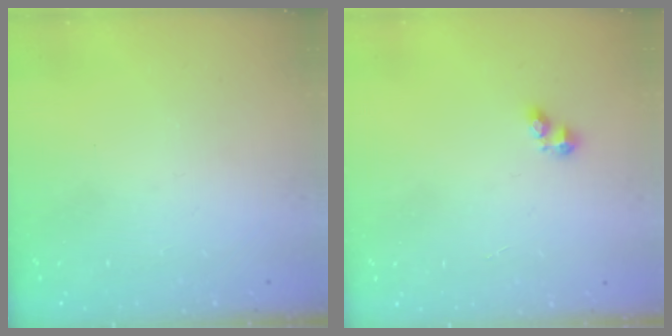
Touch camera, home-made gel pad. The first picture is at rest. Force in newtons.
{"total": 3.4, "press": 3.4, "slide": 0.5}